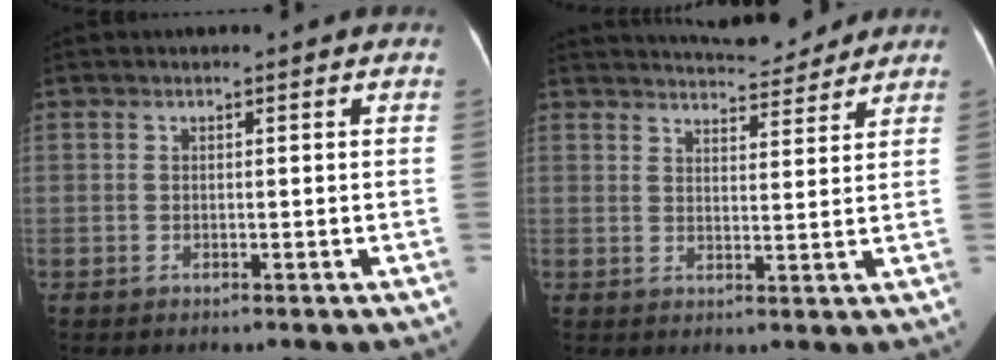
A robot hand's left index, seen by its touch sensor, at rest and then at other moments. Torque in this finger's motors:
{"motor_torque": [0.18, -0.88, 0.03, 0.01]}